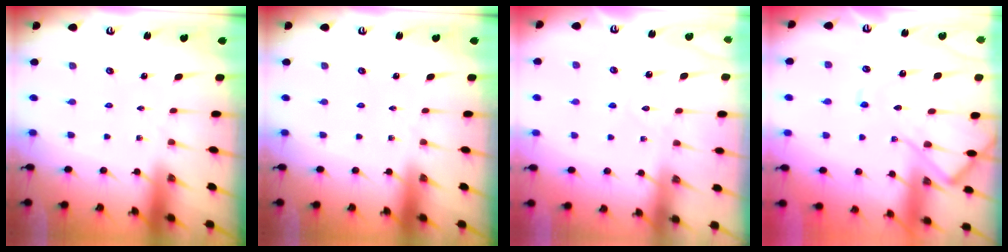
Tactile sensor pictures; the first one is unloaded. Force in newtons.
{"total": 0.0}
{"total": 7.6, "press": 7.5, "slide": 0.8}
{"total": 12.5, "press": 12.5, "slide": 0.8}